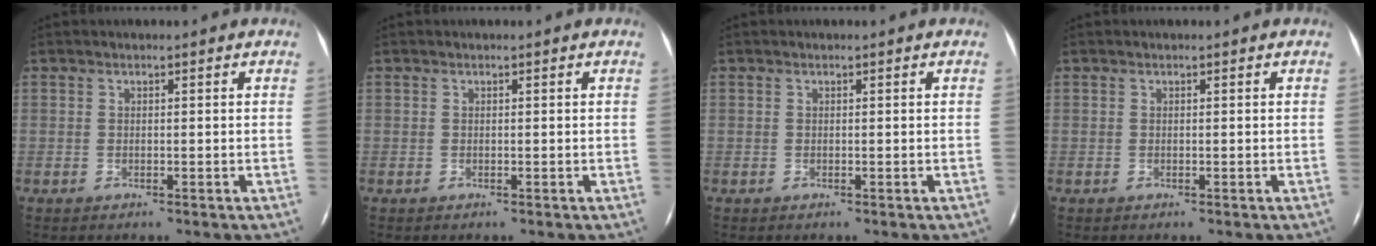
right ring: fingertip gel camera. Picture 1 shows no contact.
{"total": 0.0}
{"total": 0.0}
{"total": 0.0}